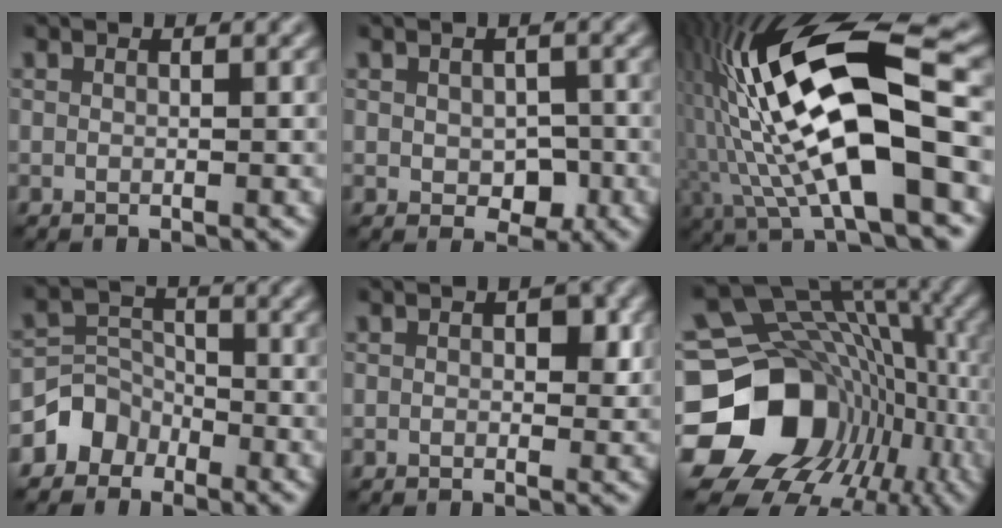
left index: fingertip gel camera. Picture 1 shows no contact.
{"total": 2.8, "force": [-0.3, 1.8, 2.1], "torque": [-0.031, -0.008, -0.001]}
{"total": 15.3, "force": [-0.8, 5.0, 14.4], "torque": [-0.260, 0.023, -0.025]}
{"total": 3.0, "force": [-1.9, 2.2, 0.3], "torque": [0.003, 0.008, -0.039]}
{"total": 1.9, "force": [0.4, 0.9, 1.6], "torque": [-0.017, -0.001, 0.003]}
{"total": 17.9, "force": [-3.1, 14.6, 9.9], "torque": [-0.195, -0.027, -0.030]}